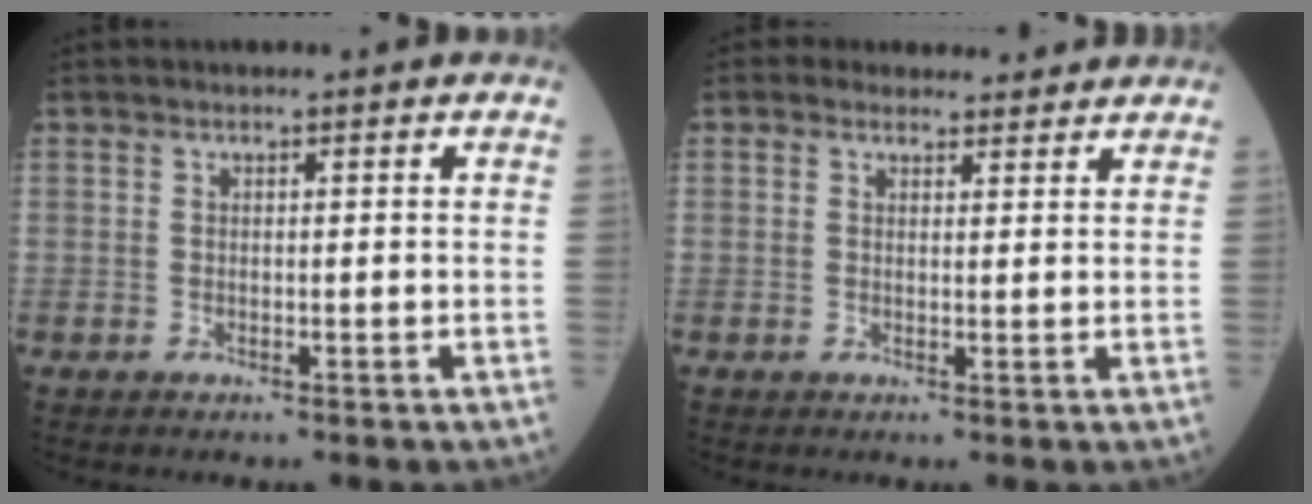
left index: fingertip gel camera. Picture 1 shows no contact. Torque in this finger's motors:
{"motor_torque": [0.73, -0.84, 0.10, 0.01]}